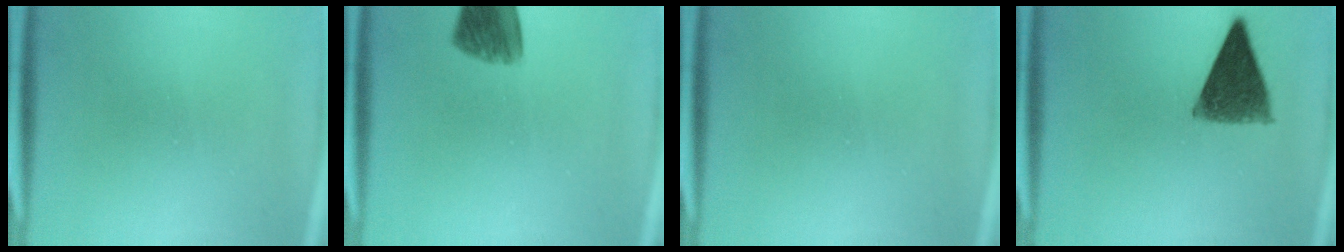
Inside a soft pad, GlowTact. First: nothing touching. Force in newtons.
{"total": 7.5}
{"total": 0.0}
{"total": 10.1}